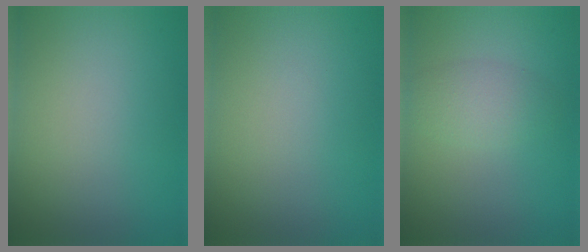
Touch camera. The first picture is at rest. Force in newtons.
{"total": 0.0}
{"total": 2.4, "press": 2.4, "slide": 0.0}